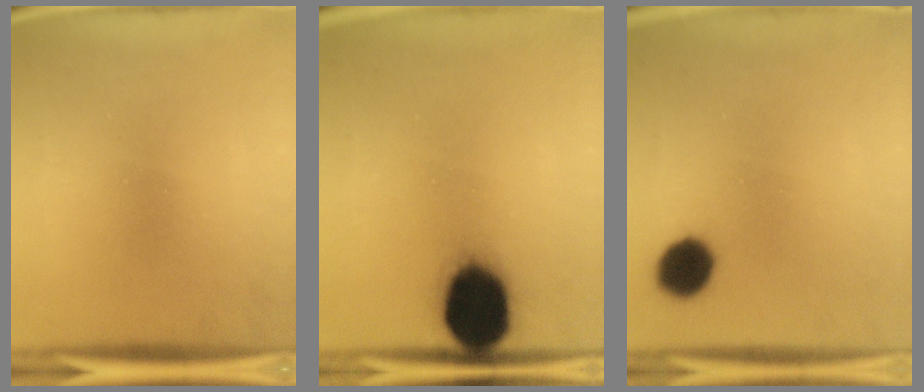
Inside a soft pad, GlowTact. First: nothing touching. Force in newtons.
{"total": 19.5}
{"total": 7.6}